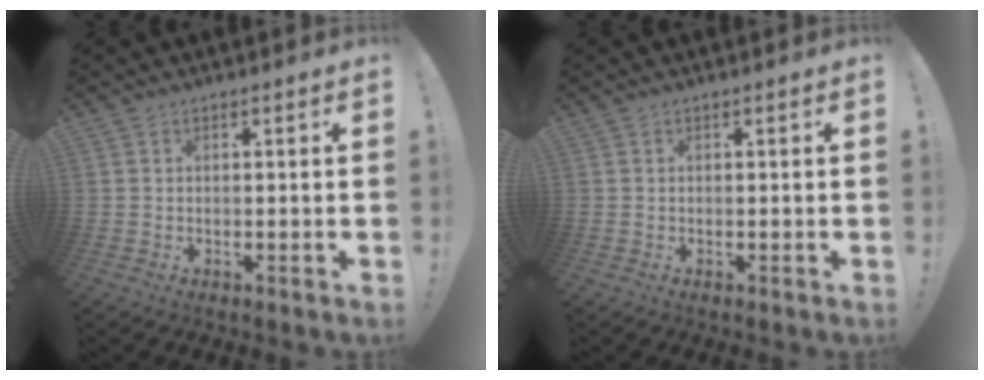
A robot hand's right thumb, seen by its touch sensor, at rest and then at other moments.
{"total": 0.0}